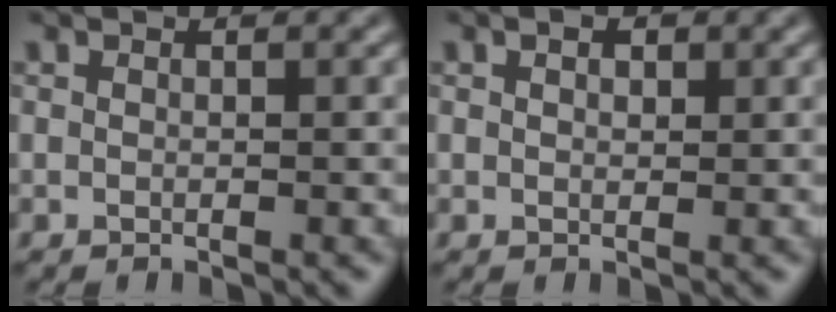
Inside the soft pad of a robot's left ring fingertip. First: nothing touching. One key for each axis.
{"total": 2.1, "fx": 1.0, "fy": 1.3, "fz": 1.3, "tx": -0.013, "ty": 0.015, "tz": 0.002}